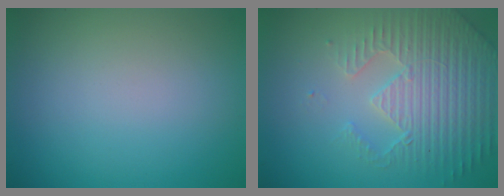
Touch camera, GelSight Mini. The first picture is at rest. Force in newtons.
{"total": 4.7, "press": 4.4, "slide": 1.4}